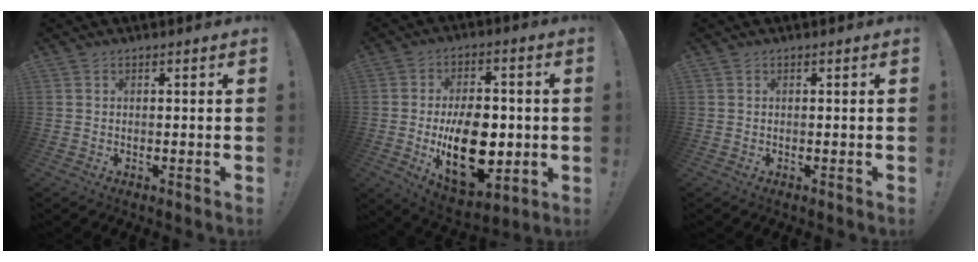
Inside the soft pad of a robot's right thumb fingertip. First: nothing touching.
{"total": 19.9, "force": [-2.7, 12.1, 15.6], "torque": [-0.245, -0.010, -0.035]}
{"total": 0.0}